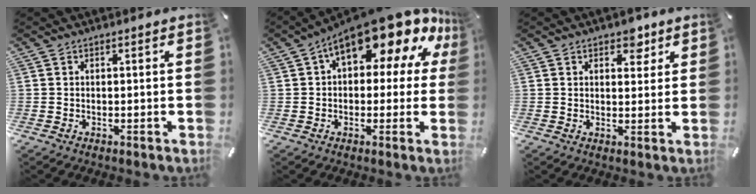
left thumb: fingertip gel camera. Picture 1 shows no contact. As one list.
[{"total": 17.6, "force": [10.5, 7.1, 12.3], "torque": [-0.183, -0.072, 0.177]}, {"total": 4.3, "force": [2.6, 2.9, 1.8], "torque": [-0.003, -0.008, 0.039]}]